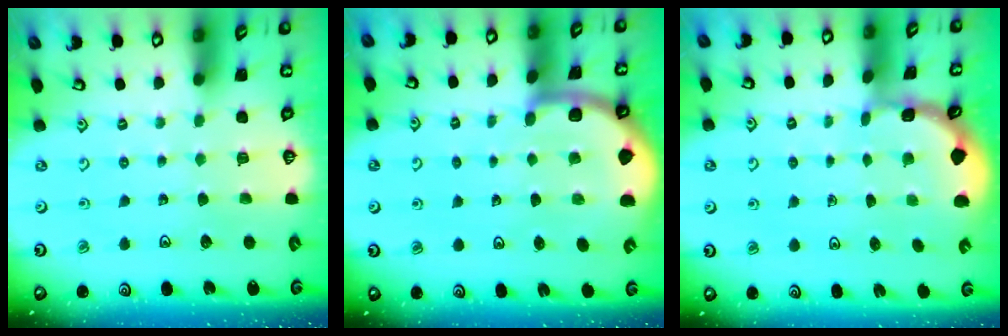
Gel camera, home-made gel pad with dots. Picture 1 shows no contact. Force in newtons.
{"total": 4.0, "press": 4.0, "slide": 0.6}
{"total": 1.6, "press": 1.6, "slide": 0.1}